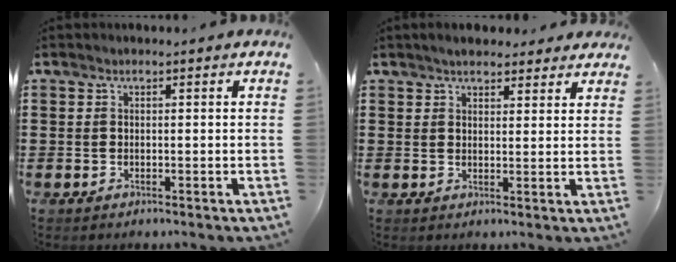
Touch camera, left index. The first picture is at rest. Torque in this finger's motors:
{"motor_torque": [2.14, 0.00, 0.66, 0.05]}